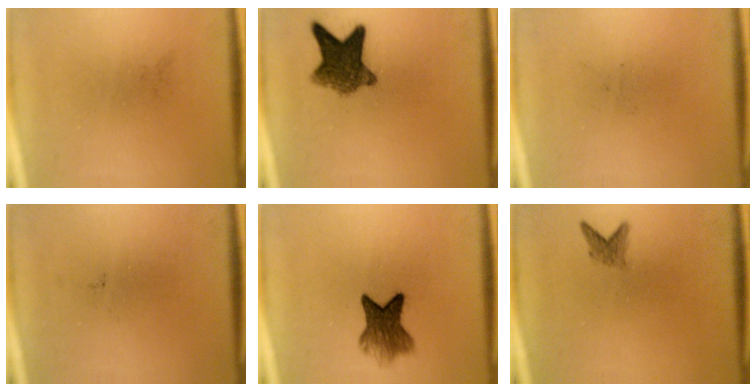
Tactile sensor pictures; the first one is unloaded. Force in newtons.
{"total": 8.1}
{"total": 0.0}
{"total": 0.0}
{"total": 6.4}
{"total": 1.7}